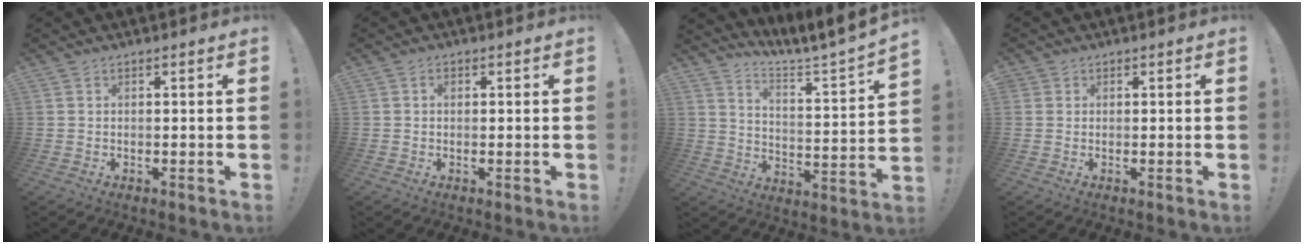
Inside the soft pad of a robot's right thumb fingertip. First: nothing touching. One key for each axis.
{"total": 0.9, "fx": -0.2, "fy": 0.6, "fz": 0.6, "tx": -0.012, "ty": 0.005, "tz": -0.005}
{"total": 6.3, "fx": 4.9, "fy": -0.7, "fz": 3.9, "tx": -0.058, "ty": -0.069, "tz": 0.069}
{"total": 1.2, "fx": 0.7, "fy": 1.0, "fz": 0.1, "tx": -0.005, "ty": -0.001, "tz": 0.014}